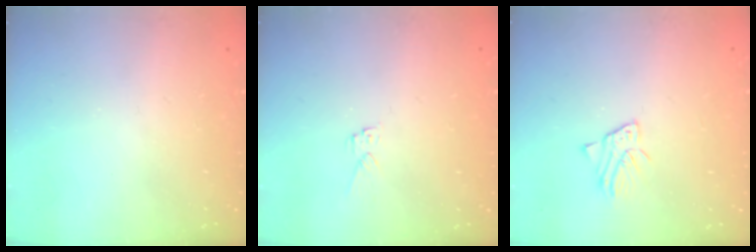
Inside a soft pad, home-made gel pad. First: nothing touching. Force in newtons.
{"total": 4.4, "press": 4.4, "slide": 0.1}
{"total": 2.3, "press": 2.3, "slide": 0.2}